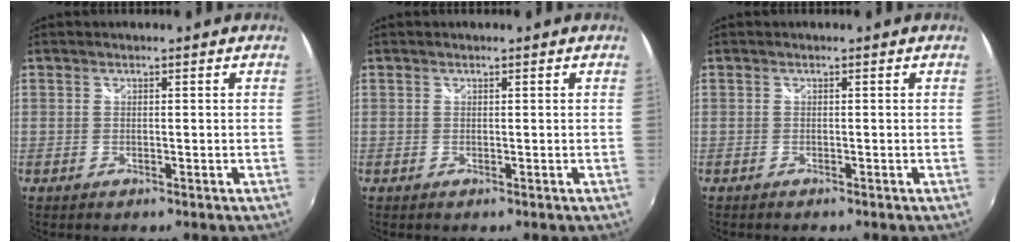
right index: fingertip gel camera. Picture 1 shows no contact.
{"total": 0.0}
{"total": 0.6, "force": [-0.6, 0.2, 0.1], "torque": [-0.003, -0.004, -0.013]}